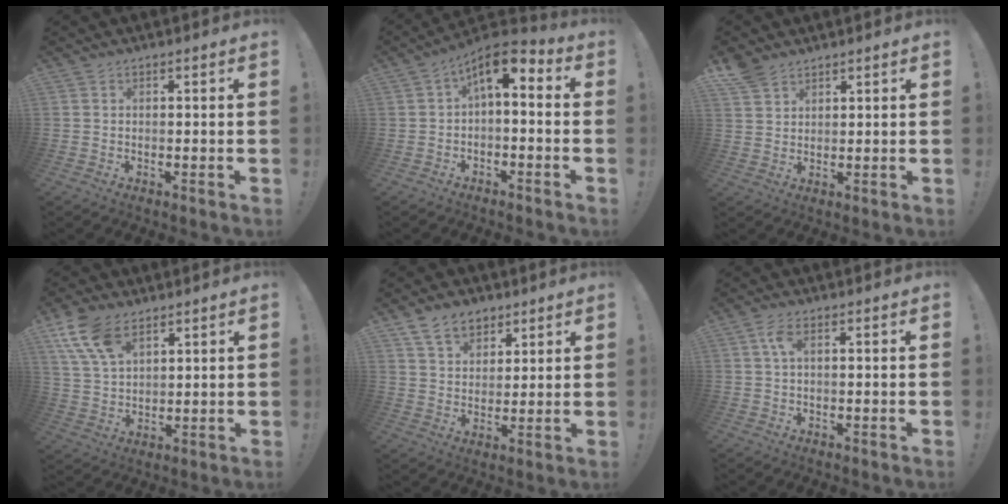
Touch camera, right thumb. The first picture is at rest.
{"total": 7.2, "force": [1.2, 3.0, 6.4], "torque": [-0.096, -0.005, 0.021]}
{"total": 5.1, "force": [4.0, 2.5, 1.8], "torque": [-0.033, -0.018, 0.078]}
{"total": 11.9, "force": [7.0, 6.8, 6.9], "torque": [-0.138, -0.023, 0.136]}
{"total": 9.8, "force": [6.2, 6.5, 3.9], "torque": [-0.067, -0.026, 0.121]}
{"total": 3.8, "force": [0.8, 1.5, 3.4], "torque": [-0.067, 0.006, 0.015]}